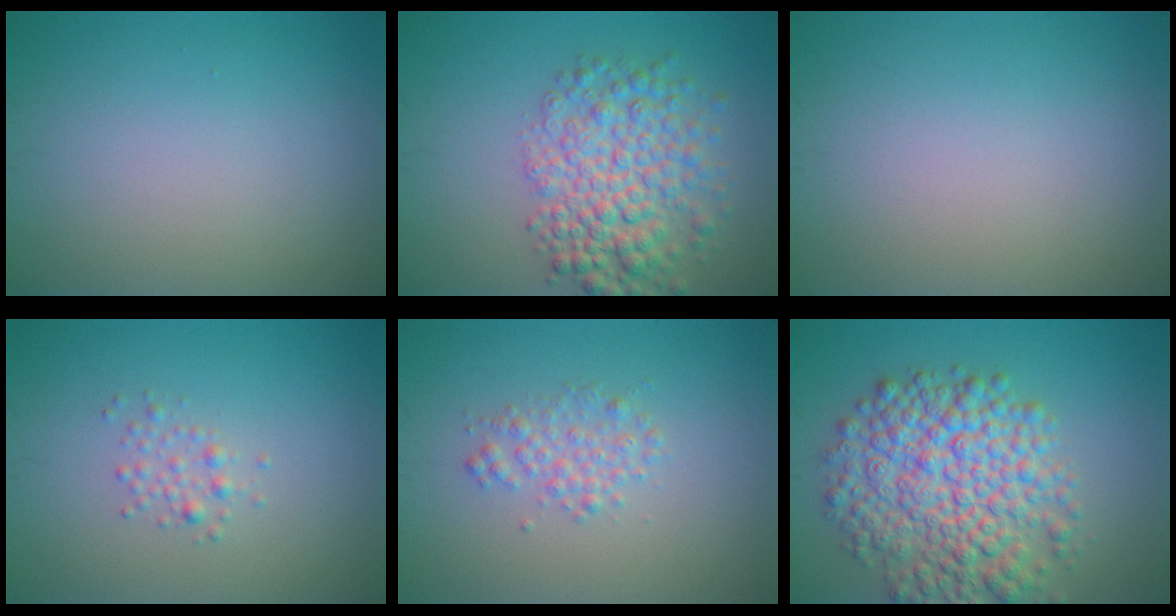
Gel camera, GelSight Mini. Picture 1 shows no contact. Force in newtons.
{"total": 6.5, "press": 6.5, "slide": 0.2}
{"total": 0.0}
{"total": 1.3, "press": 1.3, "slide": 0.0}
{"total": 2.0, "press": 2.0, "slide": 0.0}
{"total": 9.1, "press": 9.1, "slide": 0.3}